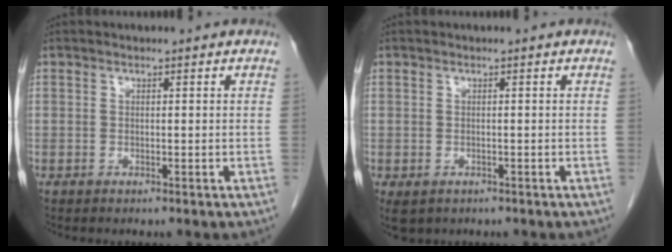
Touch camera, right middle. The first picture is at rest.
{"total": 2.7, "force": [-1.5, 2.0, 1.2], "torque": [-0.017, -0.004, -0.015]}